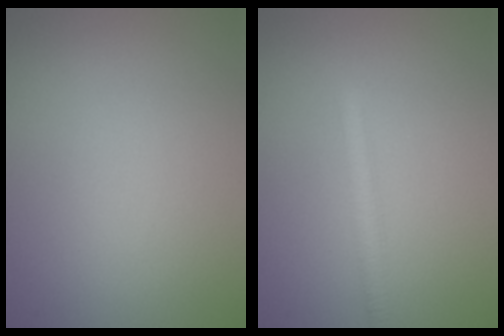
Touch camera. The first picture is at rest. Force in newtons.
{"total": 1.9, "press": 1.9, "slide": 0.0}